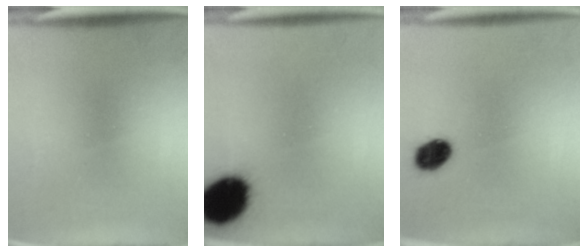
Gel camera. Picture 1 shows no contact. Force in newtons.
{"total": 15.4}
{"total": 6.2}